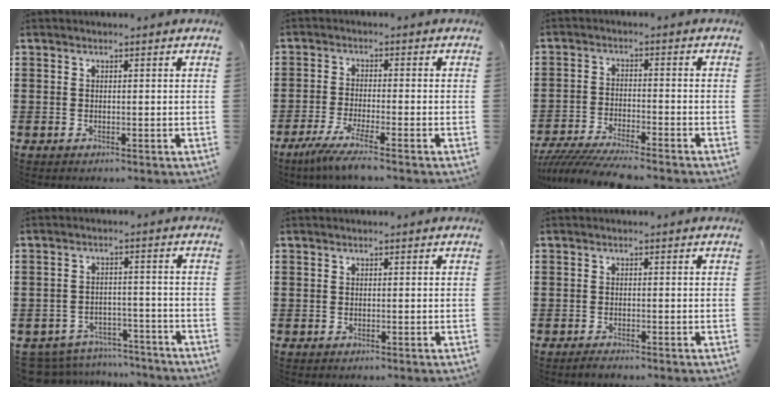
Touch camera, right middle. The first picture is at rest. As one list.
[{"total": 4.3, "force": [-3.2, -0.2, 2.9], "torque": [-0.071, -0.019, -0.064]}, {"total": 5.7, "force": [-5.5, 0.1, 1.7], "torque": [-0.047, -0.015, -0.111]}, {"total": 4.9, "force": [-4.8, 1.0, 0.2], "torque": [-0.012, 0.011, -0.102]}, {"total": 0.0}, {"total": 0.8, "force": [-0.7, 0.1, 0.2], "torque": [-0.006, -0.004, -0.014]}]